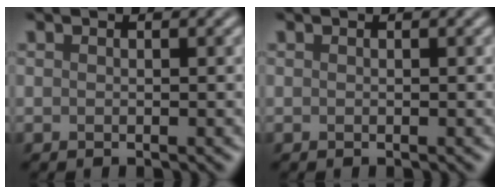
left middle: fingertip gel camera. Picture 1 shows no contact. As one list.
[{"total": 0.0}]